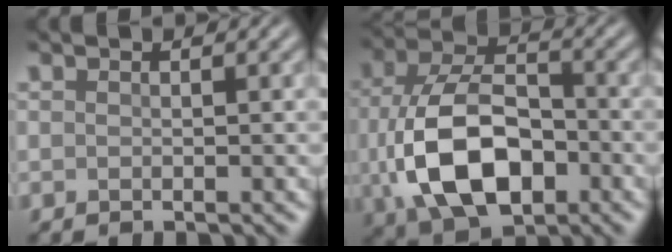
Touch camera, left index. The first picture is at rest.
{"total": 10.8, "force": [-2.1, 6.8, 8.2], "torque": [-0.182, -0.015, -0.036]}